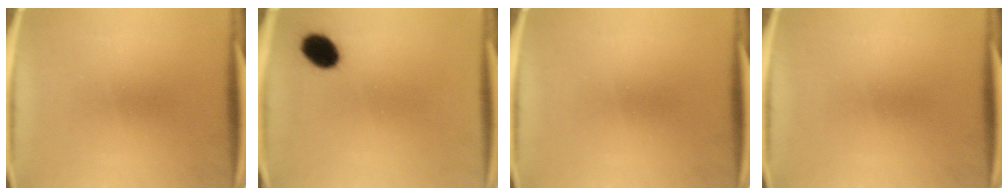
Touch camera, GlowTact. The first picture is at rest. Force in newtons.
{"total": 7.1}
{"total": 0.0}
{"total": 0.0}